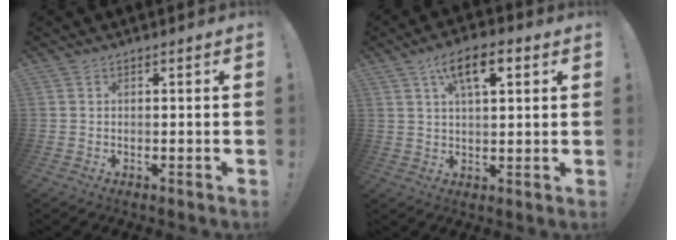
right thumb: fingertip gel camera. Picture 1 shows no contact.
{"total": 9.9, "force": [4.3, 4.2, 7.8], "torque": [-0.118, -0.006, 0.072]}